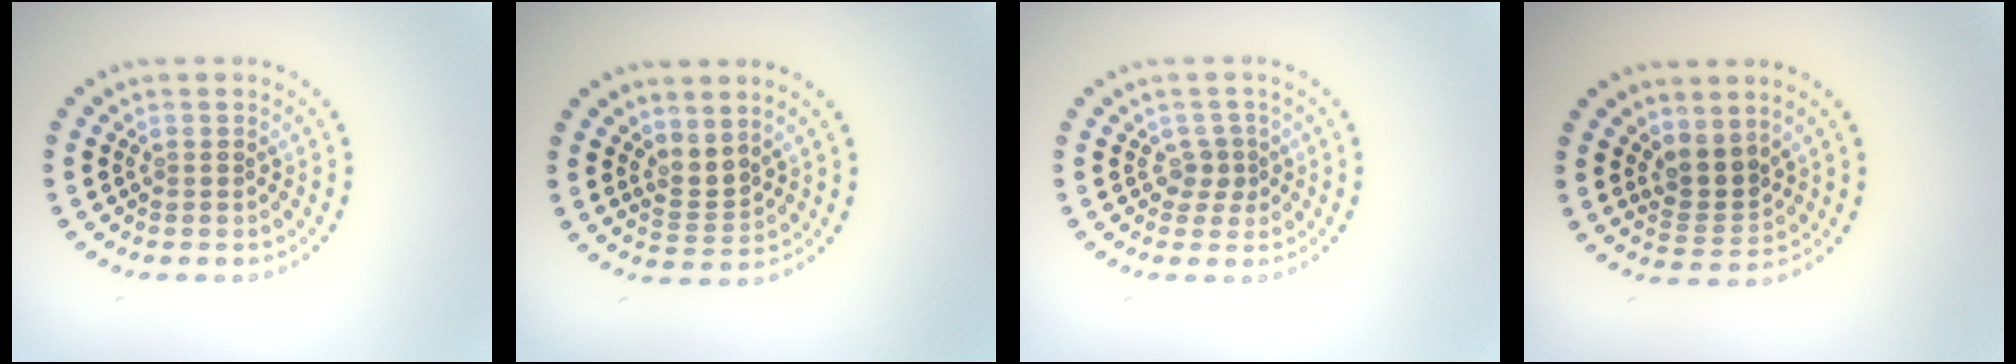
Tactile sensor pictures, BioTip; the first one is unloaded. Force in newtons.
{"total": 1.8, "press": 1.3, "slide": 1.3}
{"total": 1.6, "press": 1.2, "slide": 1.1}
{"total": 2.7, "press": 2.2, "slide": 1.7}